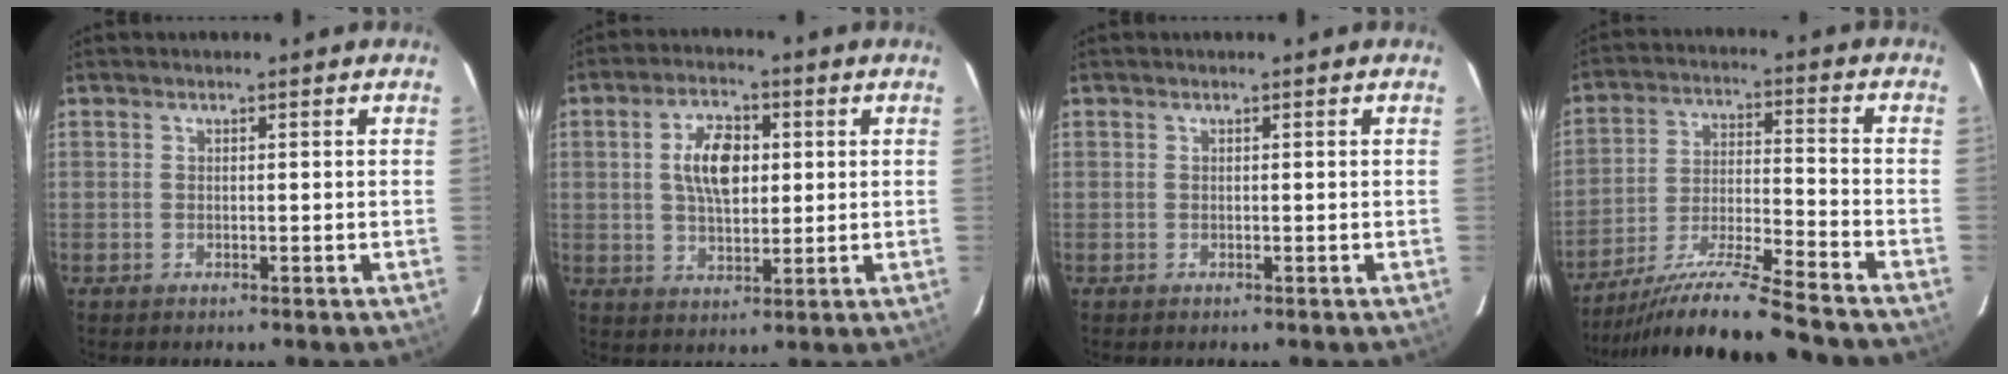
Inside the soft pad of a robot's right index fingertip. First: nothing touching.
{"total": 8.5, "force": [1.6, 4.6, 7.0], "torque": [-0.127, 0.014, 0.032]}
{"total": 0.0}
{"total": 16.8, "force": [-14.8, -0.7, 7.9], "torque": [-0.158, -0.029, -0.253]}